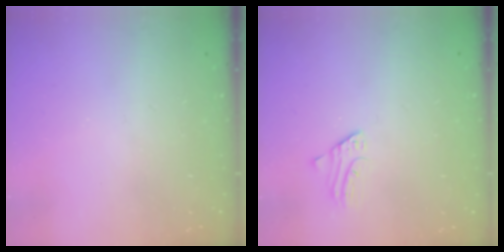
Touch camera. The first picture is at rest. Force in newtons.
{"total": 2.0, "press": 2.0, "slide": 0.1}